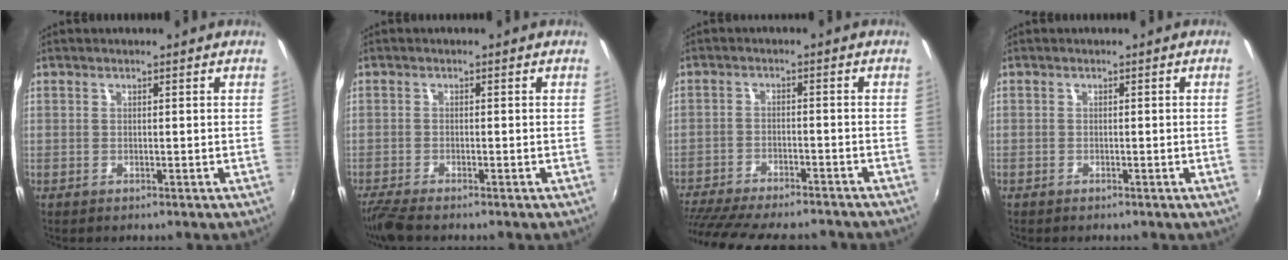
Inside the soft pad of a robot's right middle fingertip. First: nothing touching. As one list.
[{"total": 4.2, "force": [-3.6, 0.4, 2.2], "torque": [-0.058, -0.021, -0.069]}, {"total": 19.3, "force": [-16.4, 4.8, 9.0], "torque": [-0.188, -0.032, -0.246]}, {"total": 0.8, "force": [-0.2, -0.5, 0.6], "torque": [-0.006, -0.003, -0.003]}]